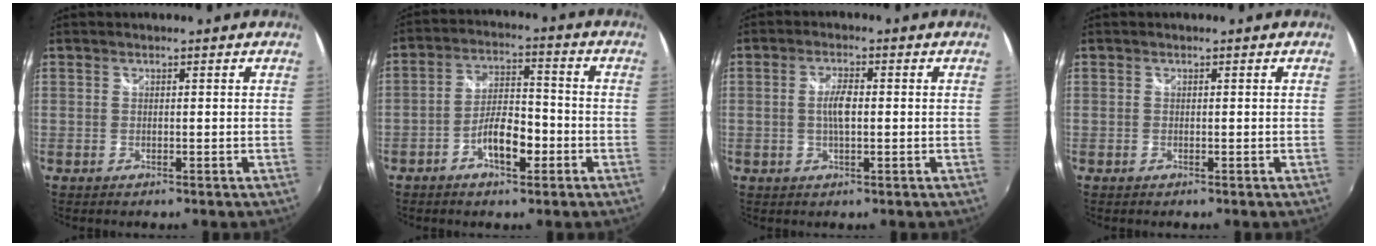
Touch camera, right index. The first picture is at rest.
{"total": 7.8, "force": [-3.7, 3.2, 6.1], "torque": [-0.115, 0.010, -0.059]}
{"total": 3.8, "force": [-0.1, 1.3, 3.6], "torque": [-0.070, 0.003, -0.002]}
{"total": 0.0}